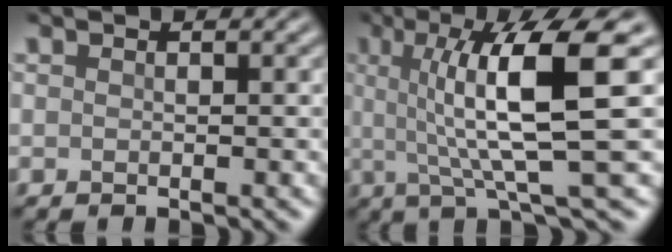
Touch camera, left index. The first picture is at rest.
{"total": 9.9, "force": [1.7, 1.9, 9.6], "torque": [-0.127, 0.003, 0.027]}